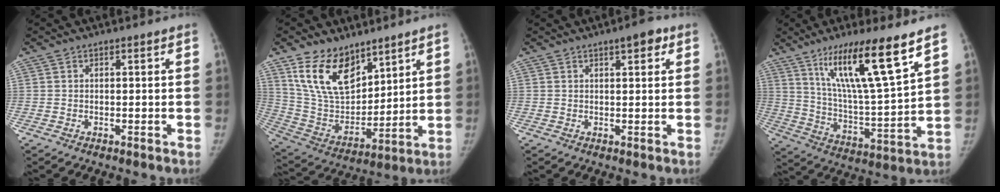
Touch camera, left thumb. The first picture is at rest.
{"total": 16.2, "force": [10.5, 8.9, 8.6], "torque": [-0.115, -0.058, 0.219]}
{"total": 3.6, "force": [1.9, 1.2, 2.8], "torque": [-0.027, -0.004, 0.022]}
{"total": 18.3, "force": [11.1, 1.9, 14.4], "torque": [-0.236, -0.060, 0.201]}